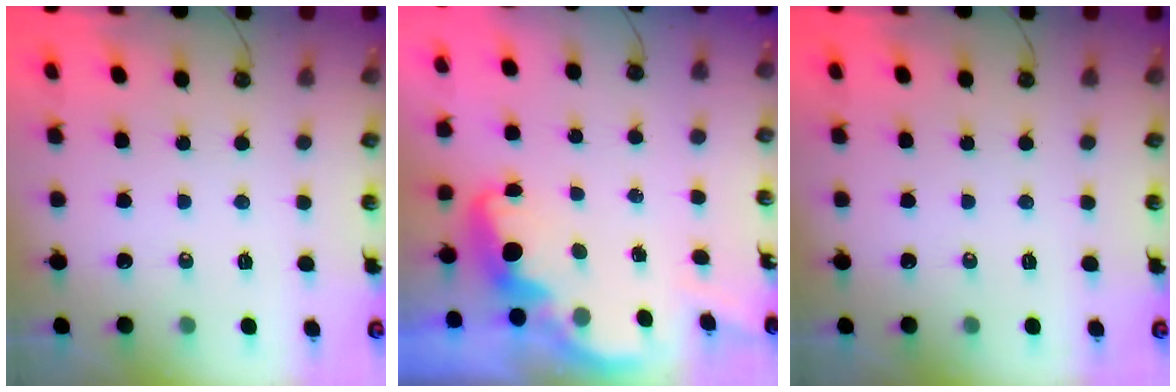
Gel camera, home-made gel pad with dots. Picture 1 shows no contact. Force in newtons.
{"total": 2.7, "press": 2.6, "slide": 0.5}
{"total": 0.0}